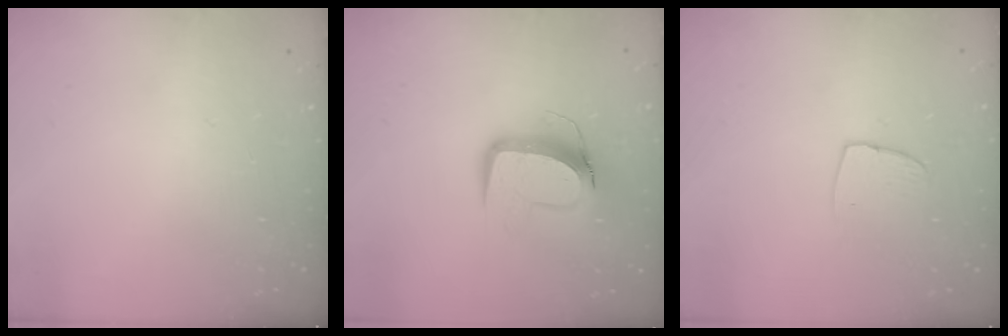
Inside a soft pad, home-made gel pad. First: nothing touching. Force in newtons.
{"total": 10.9, "press": 10.8, "slide": 1.2}
{"total": 6.4, "press": 6.4, "slide": 0.3}